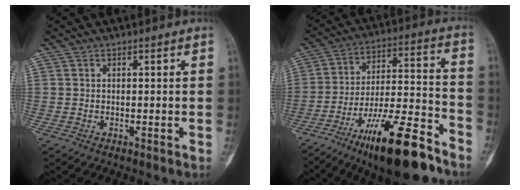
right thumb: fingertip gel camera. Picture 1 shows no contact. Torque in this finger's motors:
{"motor_torque": [2.36, 0.19, 1.34, -1.43, 0.15]}